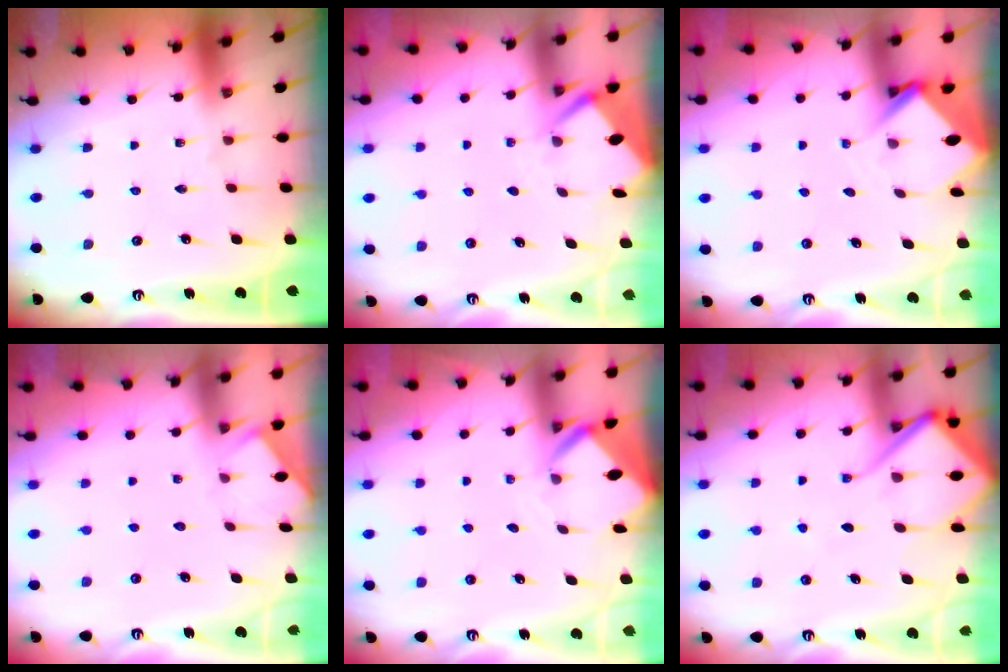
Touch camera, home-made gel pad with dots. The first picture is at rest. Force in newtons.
{"total": 2.6, "press": 2.6, "slide": 0.3}
{"total": 3.5, "press": 3.4, "slide": 0.3}
{"total": 1.2, "press": 1.2, "slide": 0.2}
{"total": 3.0, "press": 3.0, "slide": 0.1}
{"total": 10.4, "press": 10.3, "slide": 0.8}